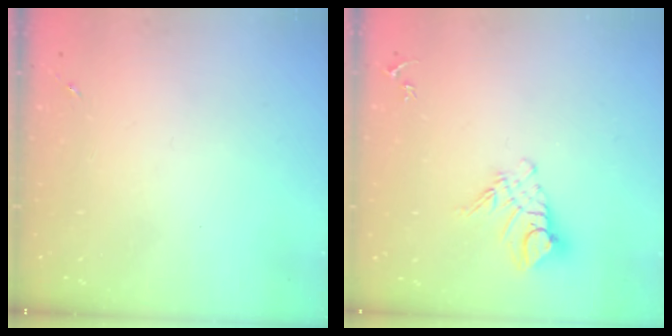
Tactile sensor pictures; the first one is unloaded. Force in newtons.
{"total": 10.6, "press": 10.5, "slide": 0.7}